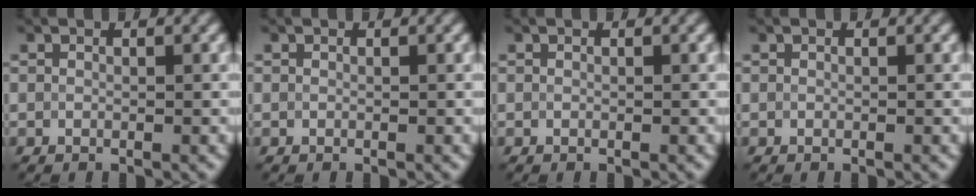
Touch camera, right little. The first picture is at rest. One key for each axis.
{"total": 0.0}
{"total": 0.0}
{"total": 0.0}